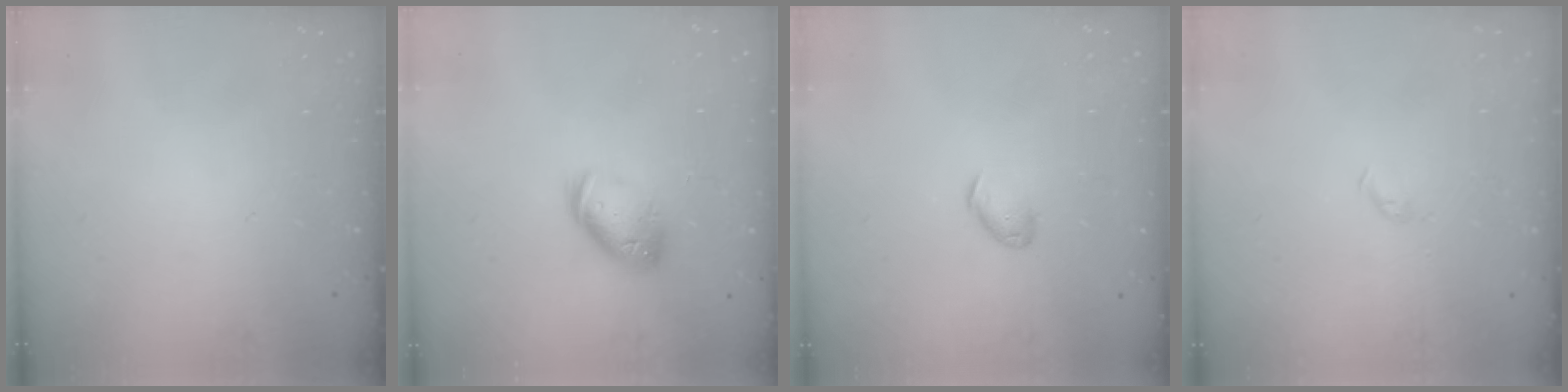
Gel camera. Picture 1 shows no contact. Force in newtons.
{"total": 10.5, "press": 10.4, "slide": 1.5}
{"total": 4.9, "press": 4.8, "slide": 0.9}
{"total": 2.6, "press": 2.5, "slide": 0.4}